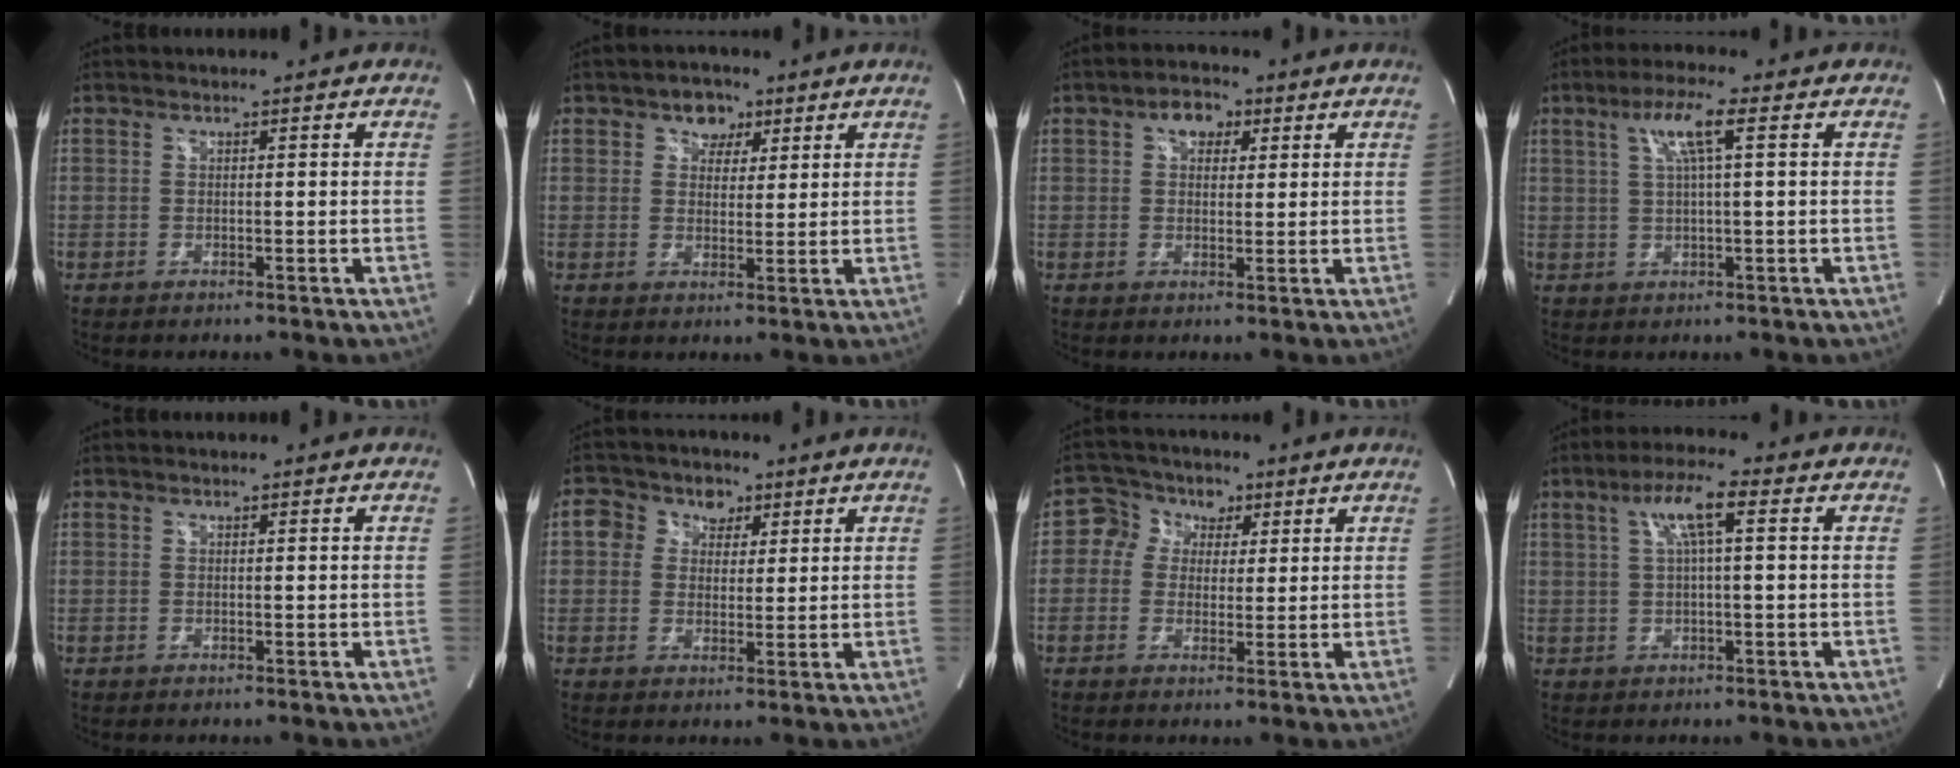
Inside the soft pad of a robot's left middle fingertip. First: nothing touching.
{"total": 4.2, "force": [2.3, 3.1, 1.7], "torque": [-0.019, 0.010, 0.037]}
{"total": 4.2, "force": [1.9, 2.8, 2.6], "torque": [-0.043, 0.019, 0.032]}
{"total": 5.9, "force": [2.2, 0.1, 5.5], "torque": [-0.107, 0.010, 0.042]}
{"total": 0.0}
{"total": 6.0, "force": [2.3, 5.1, 2.3], "torque": [-0.035, 0.029, 0.043]}
{"total": 5.9, "force": [1.6, 5.3, 2.0], "torque": [-0.033, 0.030, 0.025]}
{"total": 6.2, "force": [2.0, 0.6, 5.9], "torque": [-0.112, 0.018, 0.037]}